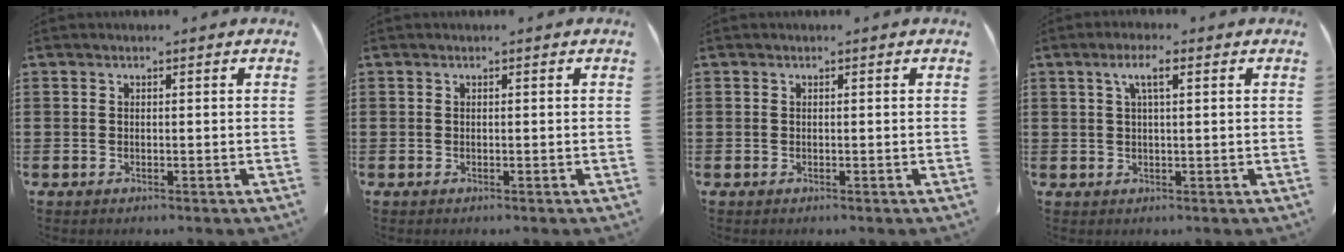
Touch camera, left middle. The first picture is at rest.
{"total": 0.0}
{"total": 0.0}
{"total": 3.6, "force": [1.3, 0.8, 3.2], "torque": [-0.066, 0.008, 0.020]}